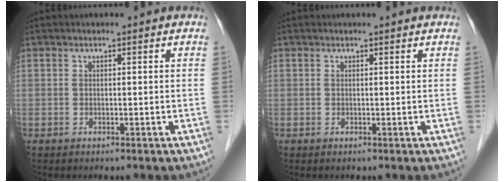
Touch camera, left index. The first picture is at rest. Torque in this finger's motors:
{"motor_torque": [0.08, -0.03, -0.03, -0.02]}